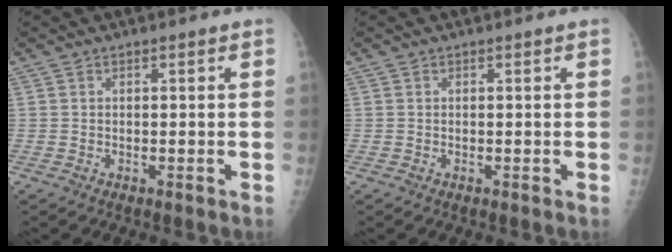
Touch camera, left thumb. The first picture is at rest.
{"total": 0.0}